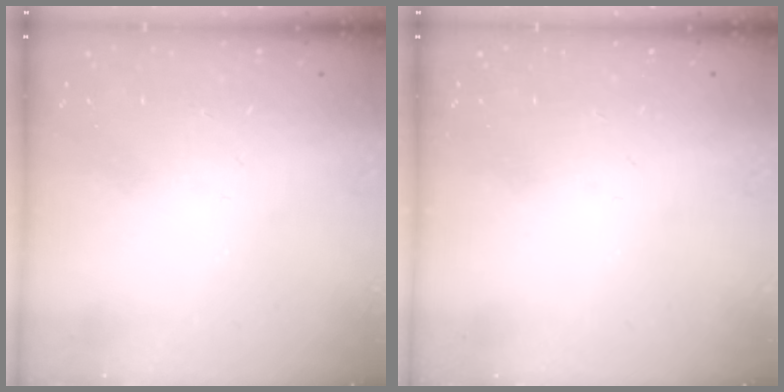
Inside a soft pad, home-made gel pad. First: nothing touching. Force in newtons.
{"total": 0.0}